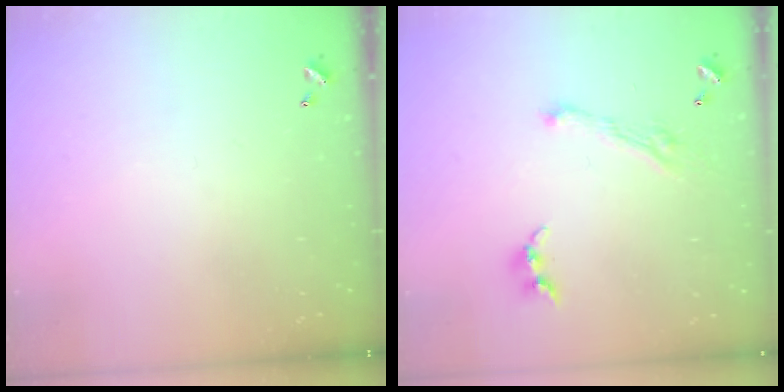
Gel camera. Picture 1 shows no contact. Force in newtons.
{"total": 3.6, "press": 3.5, "slide": 0.4}